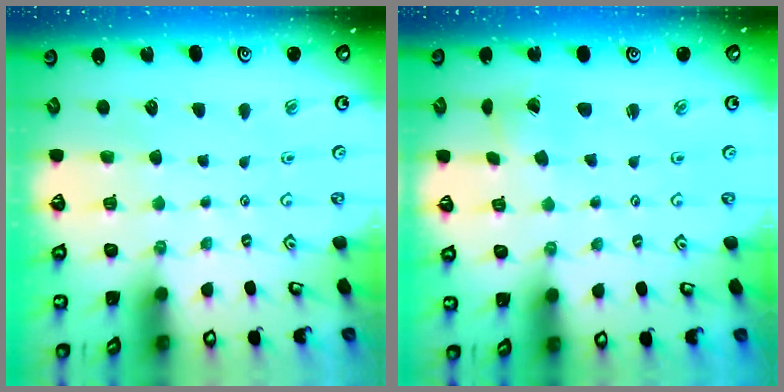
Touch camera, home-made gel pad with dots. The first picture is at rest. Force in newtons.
{"total": 1.1, "press": 1.1, "slide": 0.0}